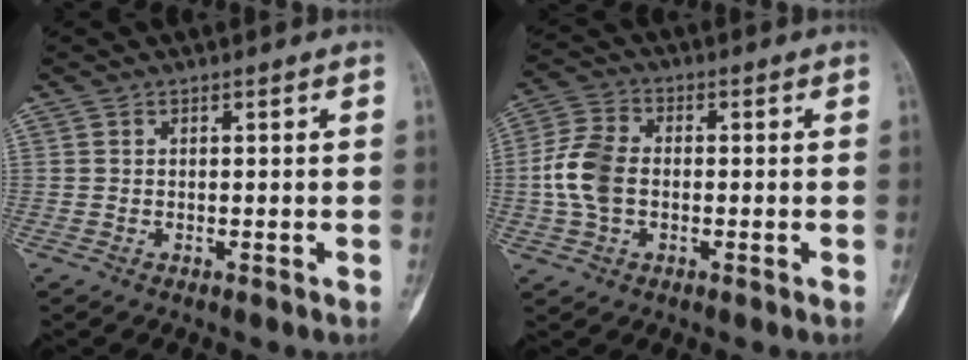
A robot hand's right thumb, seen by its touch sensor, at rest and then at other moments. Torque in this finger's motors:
{"motor_torque": [0.70, 0.64, 0.99, -0.15, 0.05]}